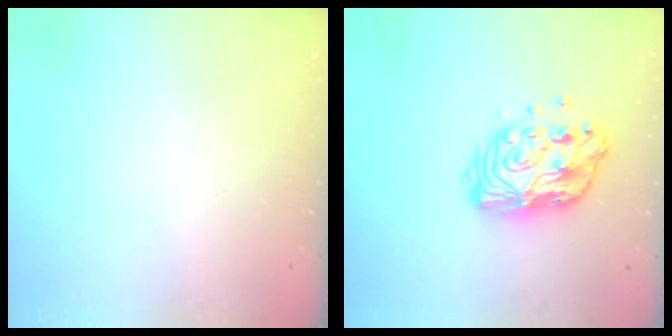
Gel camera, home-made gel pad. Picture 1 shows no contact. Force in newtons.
{"total": 12.8, "press": 12.8, "slide": 1.0}